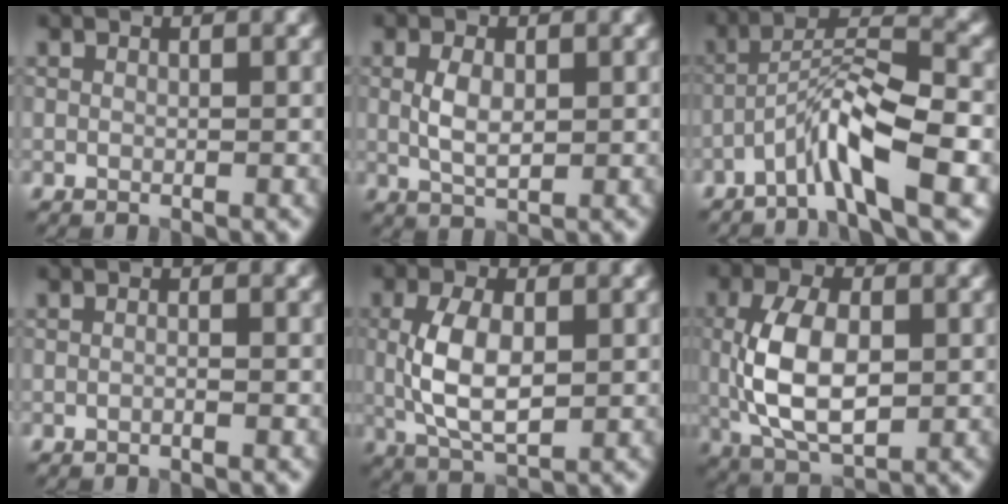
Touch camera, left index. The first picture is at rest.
{"total": 2.8, "force": [0.3, 1.5, 2.3], "torque": [-0.054, 0.000, 0.008]}
{"total": 6.4, "force": [-3.5, 0.9, 5.3], "torque": [-0.096, 0.017, -0.071]}
{"total": 0.5, "force": [-0.3, 0.0, 0.5], "torque": [-0.010, -0.003, -0.010]}
{"total": 5.6, "force": [0.1, 2.7, 4.9], "torque": [-0.103, 0.000, 0.005]}
{"total": 7.5, "force": [-0.2, 4.1, 6.4], "torque": [-0.133, -0.001, -0.001]}